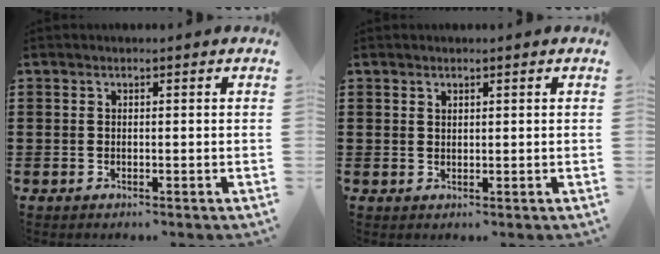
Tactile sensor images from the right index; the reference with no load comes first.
{"total": 0.9, "force": [0.8, 0.5, 0.2], "torque": [-0.006, 0.002, 0.015]}